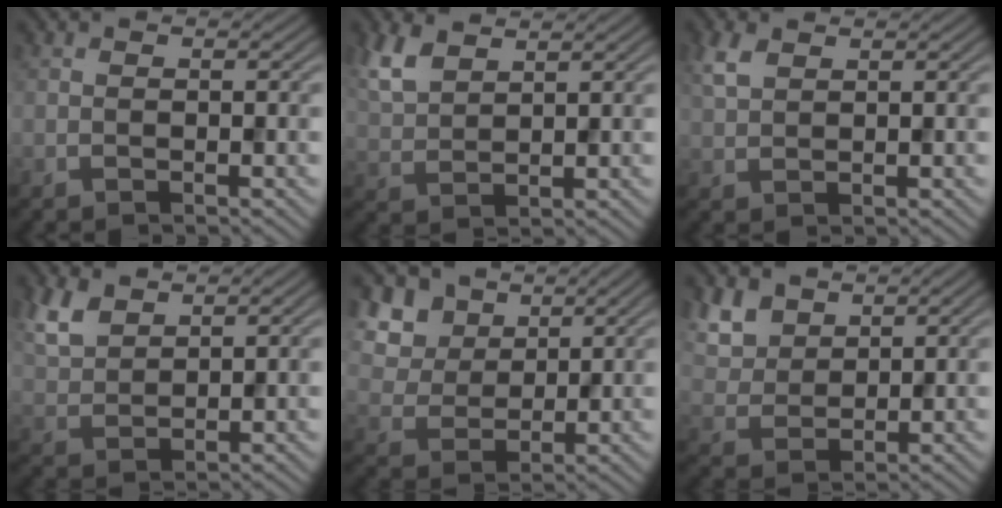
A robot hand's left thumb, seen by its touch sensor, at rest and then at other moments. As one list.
[{"total": 5.3, "force": [3.5, 2.4, 3.2], "torque": [-0.089, 0.006, 0.078]}, {"total": 2.7, "force": [1.6, 1.4, 1.8], "torque": [-0.050, 0.006, 0.036]}, {"total": 5.4, "force": [3.6, 2.6, 3.1], "torque": [-0.085, 0.004, 0.081]}, {"total": 8.0, "force": [4.4, 5.6, 3.7], "torque": [-0.130, -0.005, 0.092]}, {"total": 6.1, "force": [3.8, 3.7, 3.0], "torque": [-0.086, -0.001, 0.080]}]